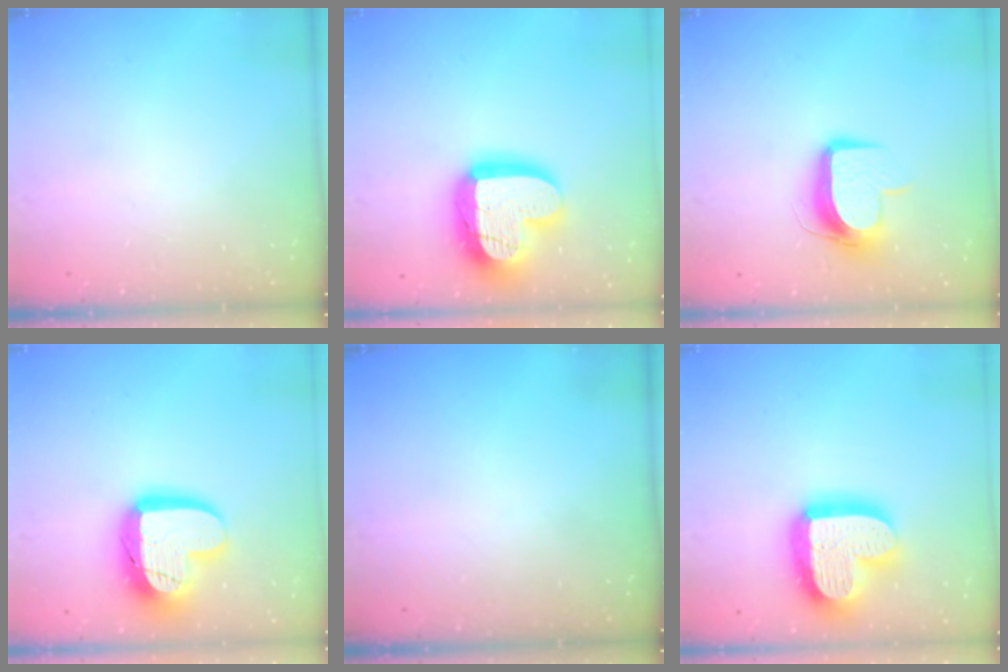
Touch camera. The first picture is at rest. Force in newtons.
{"total": 21.2, "press": 21.2, "slide": 1.7}
{"total": 11.1, "press": 11.0, "slide": 1.0}
{"total": 18.4, "press": 18.3, "slide": 1.4}
{"total": 0.0}
{"total": 22.4, "press": 22.4, "slide": 1.9}